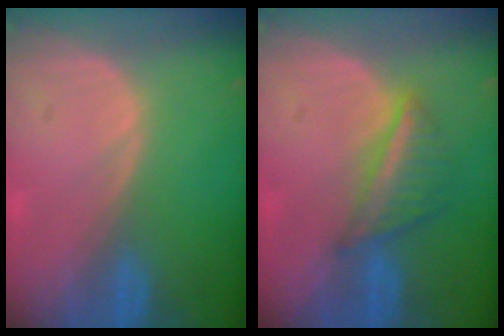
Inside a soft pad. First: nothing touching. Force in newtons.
{"total": 5.3, "press": 5.3, "slide": 0.4}